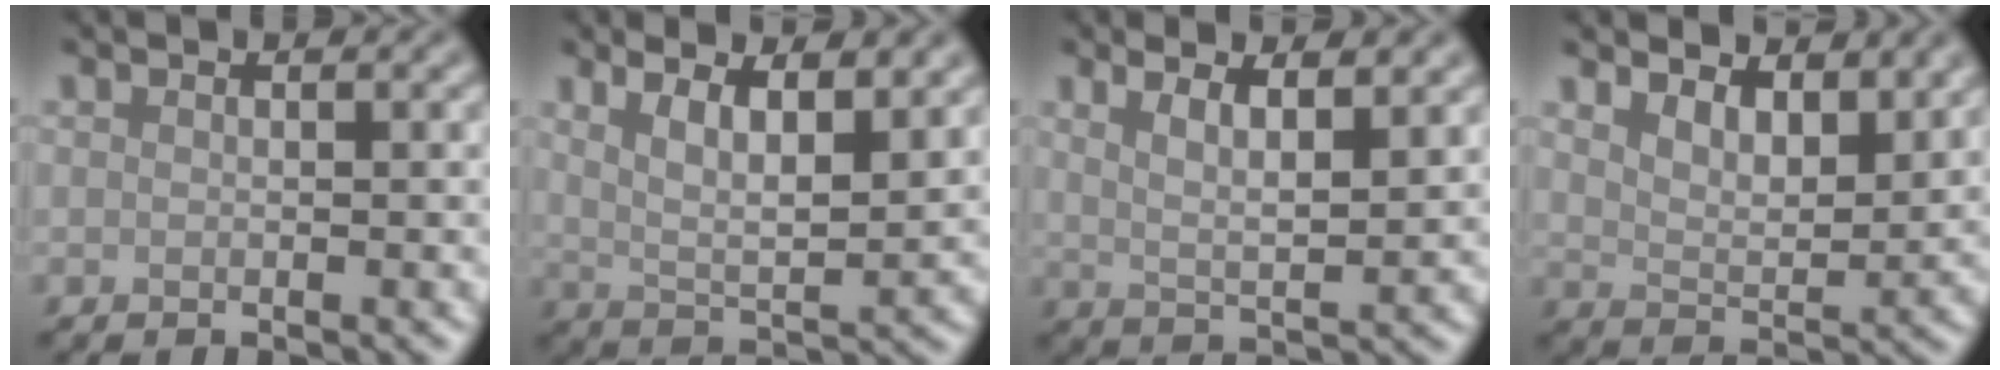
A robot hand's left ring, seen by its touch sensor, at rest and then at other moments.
{"total": 5.9, "force": [3.1, 1.9, 4.6], "torque": [-0.084, -0.005, 0.056]}
{"total": 4.6, "force": [2.8, 1.4, 3.4], "torque": [-0.054, 0.005, 0.038]}
{"total": 5.0, "force": [3.8, 1.9, 2.8], "torque": [-0.053, -0.003, 0.057]}